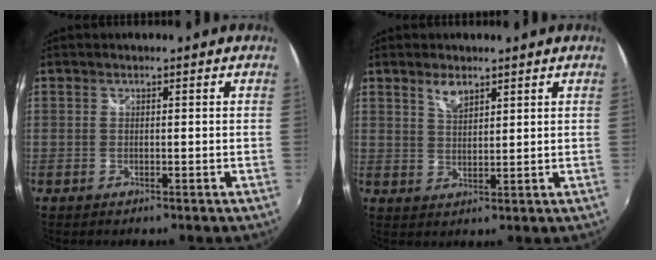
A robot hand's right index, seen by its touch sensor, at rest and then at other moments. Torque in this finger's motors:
{"motor_torque": [0.06, 0.00, 0.11, 0.04]}